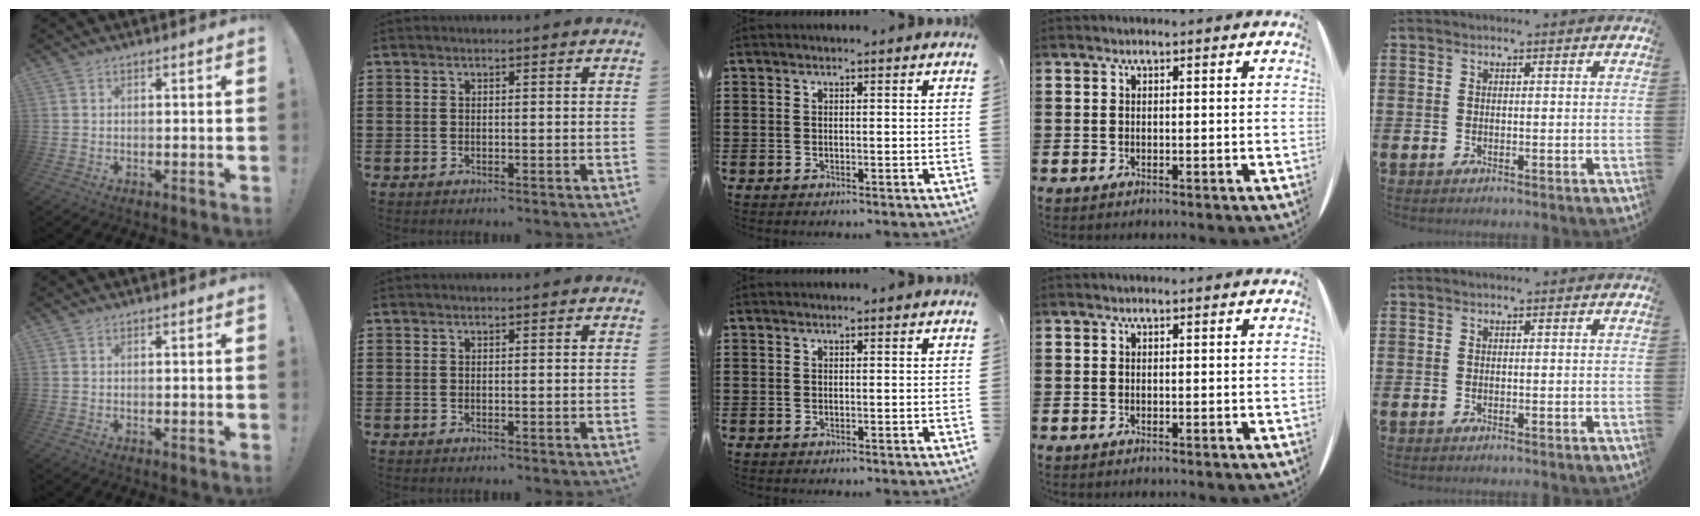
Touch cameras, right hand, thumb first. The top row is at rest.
{}